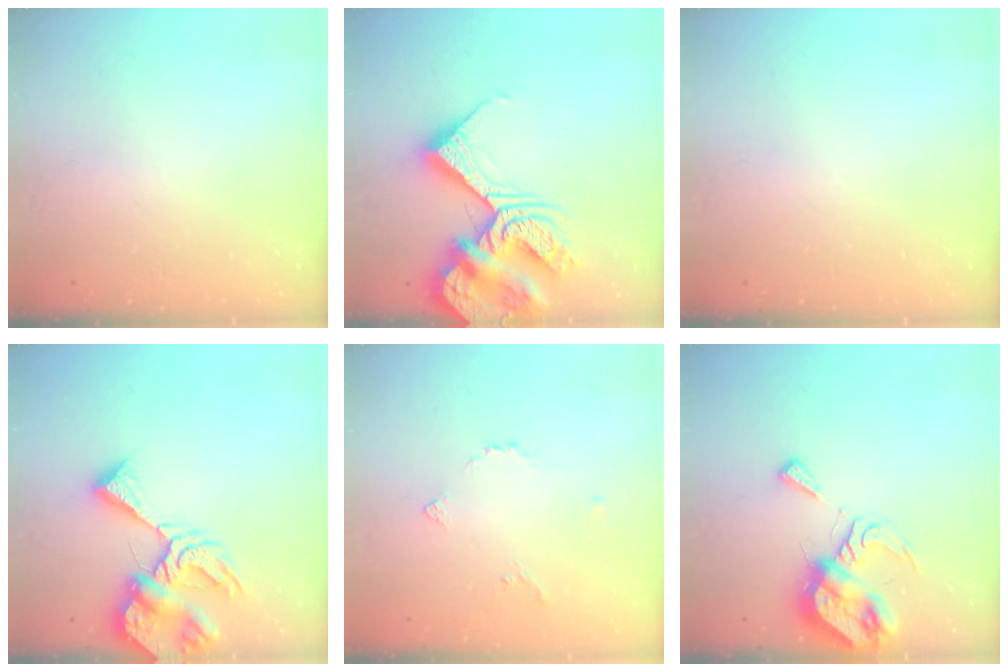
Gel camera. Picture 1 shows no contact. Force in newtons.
{"total": 19.4, "press": 19.2, "slide": 2.3}
{"total": 0.0}
{"total": 13.3, "press": 13.2, "slide": 1.7}
{"total": 3.7, "press": 3.6, "slide": 0.8}
{"total": 10.2, "press": 10.2, "slide": 1.1}